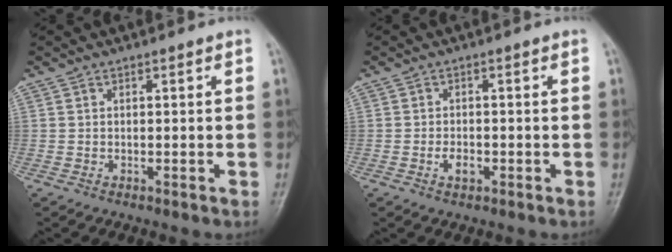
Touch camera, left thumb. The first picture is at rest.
{"total": 2.2, "force": [-0.8, 1.3, 1.6], "torque": [-0.025, 0.002, -0.015]}